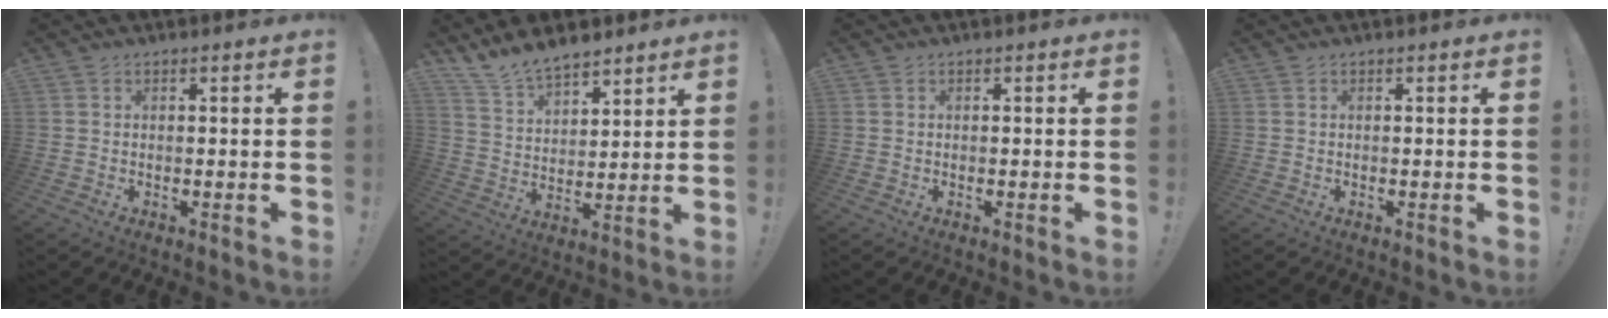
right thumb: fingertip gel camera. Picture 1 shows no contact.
{"total": 10.0, "force": [8.9, 3.9, 2.2], "torque": [-0.055, -0.068, 0.174]}
{"total": 0.0}
{"total": 0.0}